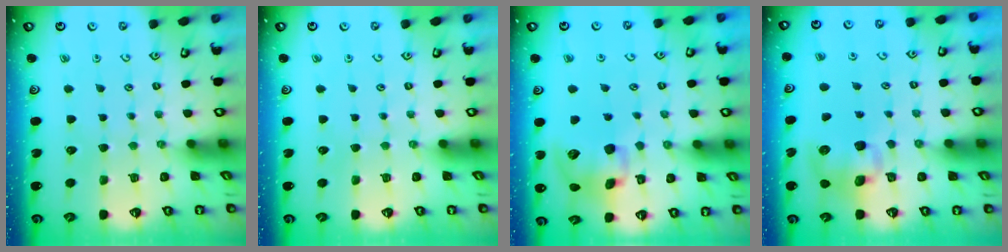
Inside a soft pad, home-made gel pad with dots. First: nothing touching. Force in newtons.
{"total": 0.0}
{"total": 12.4, "press": 12.3, "slide": 1.7}
{"total": 9.6, "press": 9.5, "slide": 1.5}